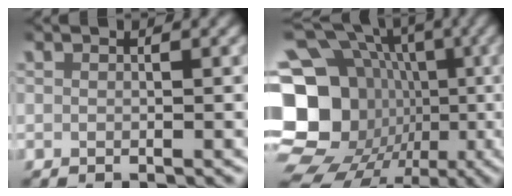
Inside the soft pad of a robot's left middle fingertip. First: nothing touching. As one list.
[{"total": 20.3, "force": [-0.7, 17.5, 10.3], "torque": [-0.206, -0.045, -0.016]}]